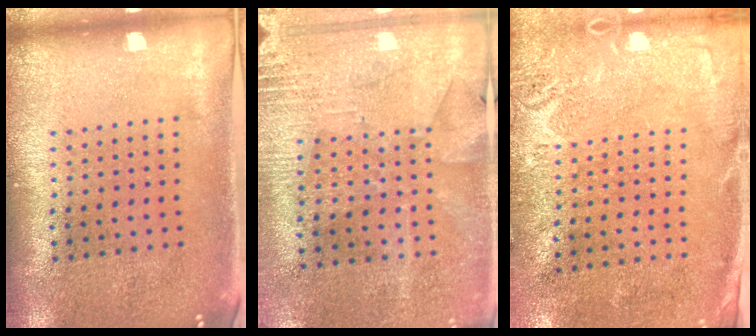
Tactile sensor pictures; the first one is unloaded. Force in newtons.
{"total": 2.9, "press": 2.8, "slide": 0.8}
{"total": 2.6, "press": 2.2, "slide": 1.4}